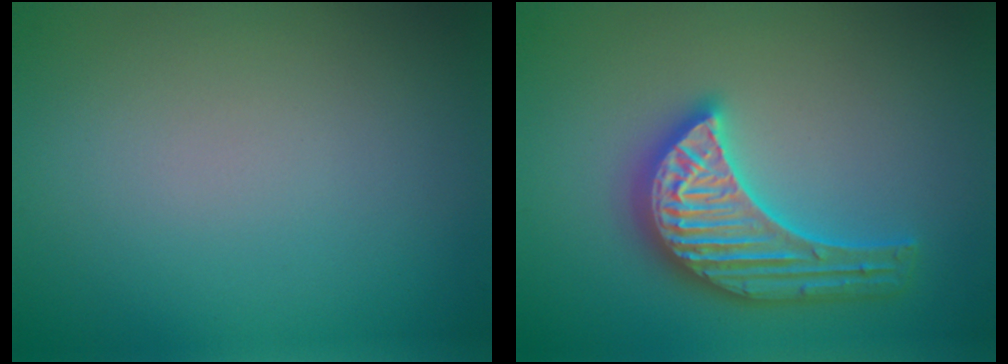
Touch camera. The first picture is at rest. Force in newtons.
{"total": 5.6, "press": 5.6, "slide": 0.6}